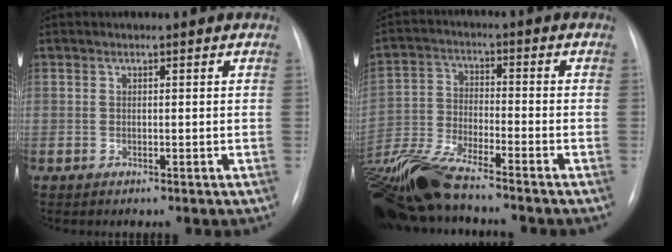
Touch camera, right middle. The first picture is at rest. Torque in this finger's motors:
{"motor_torque": [1.09, -1.05, 0.38, 0.21]}